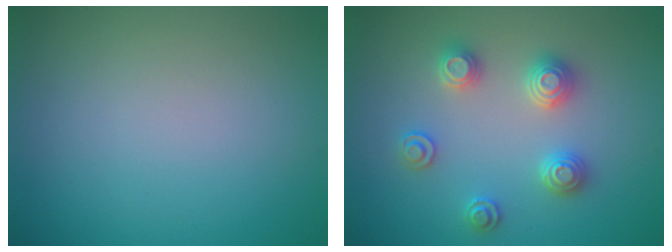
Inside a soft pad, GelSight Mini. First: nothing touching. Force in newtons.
{"total": 2.9, "press": 2.8, "slide": 0.3}